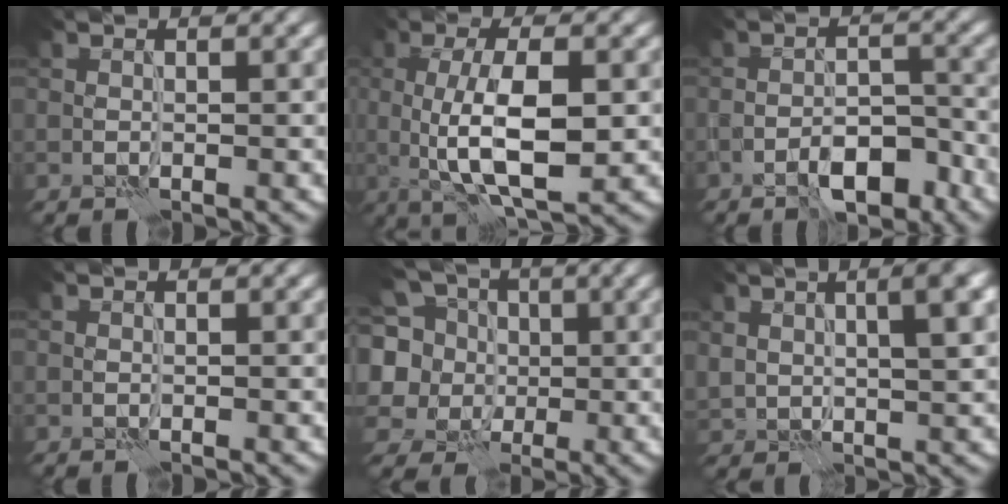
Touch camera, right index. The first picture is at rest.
{"total": 8.0, "force": [-0.2, 2.5, 7.6], "torque": [-0.132, -0.003, -0.001]}
{"total": 5.1, "force": [-3.4, 1.8, 3.3], "torque": [-0.043, 0.011, -0.053]}
{"total": 0.0}
{"total": 9.2, "force": [1.9, 8.0, 4.2], "torque": [-0.109, 0.028, -0.003]}
{"total": 5.1, "force": [2.2, 2.0, 4.1], "torque": [-0.067, 0.006, 0.043]}